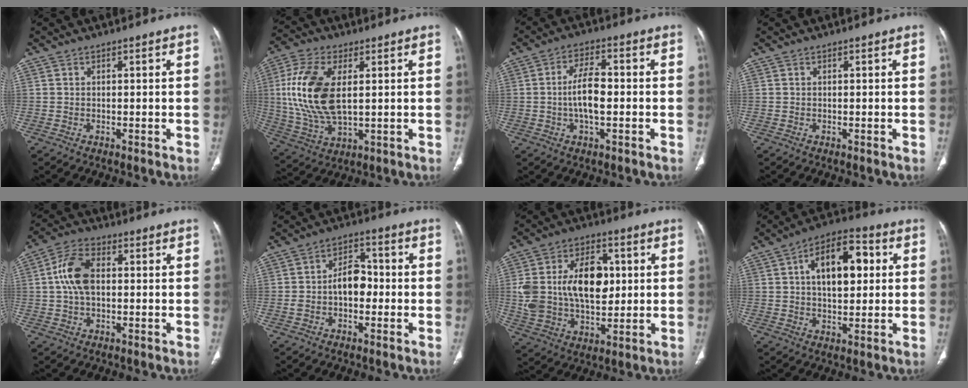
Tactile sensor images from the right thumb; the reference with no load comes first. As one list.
[{"total": 15.9, "force": [2.4, 8.1, 13.5], "torque": [-0.285, -0.007, 0.050]}, {"total": 7.4, "force": [-0.9, 3.1, 6.6], "torque": [-0.121, 0.012, -0.022]}, {"total": 0.0}, {"total": 8.5, "force": [0.5, 5.1, 6.7], "torque": [-0.131, 0.020, 0.004]}, {"total": 7.3, "force": [-1.0, 4.8, 5.4], "torque": [-0.076, 0.030, -0.023]}, {"total": 18.0, "force": [2.5, 11.3, 13.8], "torque": [-0.216, 0.007, 0.051]}, {"total": 13.5, "force": [2.9, 7.2, 11.0], "torque": [-0.145, 0.014, 0.040]}]